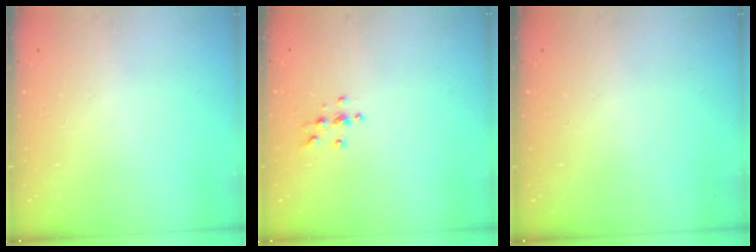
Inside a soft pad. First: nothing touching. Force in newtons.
{"total": 3.9, "press": 3.8, "slide": 0.4}
{"total": 0.0}